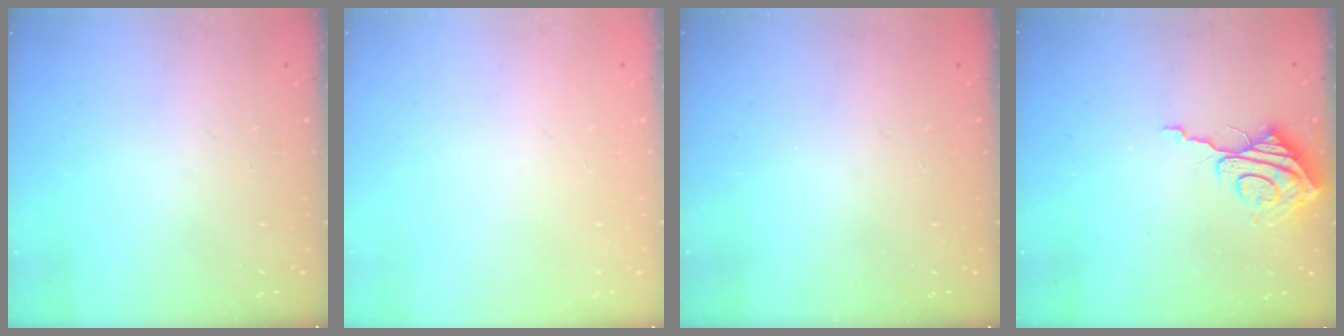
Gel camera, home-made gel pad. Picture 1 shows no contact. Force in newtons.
{"total": 0.0}
{"total": 0.0}
{"total": 9.3, "press": 9.3, "slide": 0.9}